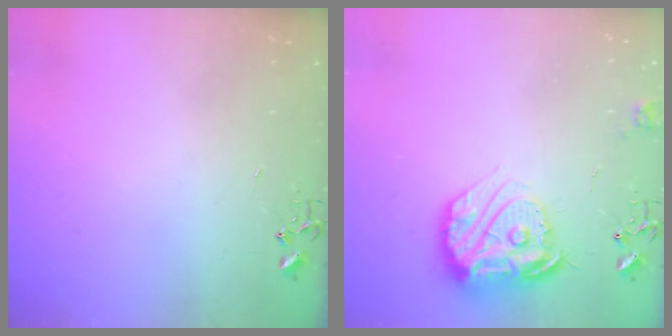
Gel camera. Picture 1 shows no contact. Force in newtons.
{"total": 17.2, "press": 17.1, "slide": 1.4}